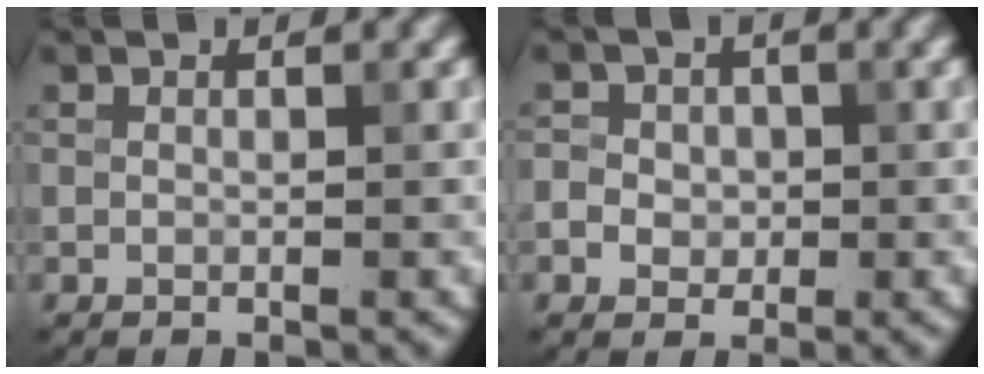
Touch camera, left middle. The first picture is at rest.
{"total": 2.8, "force": [-0.1, 2.6, 1.1], "torque": [-0.003, 0.010, -0.014]}